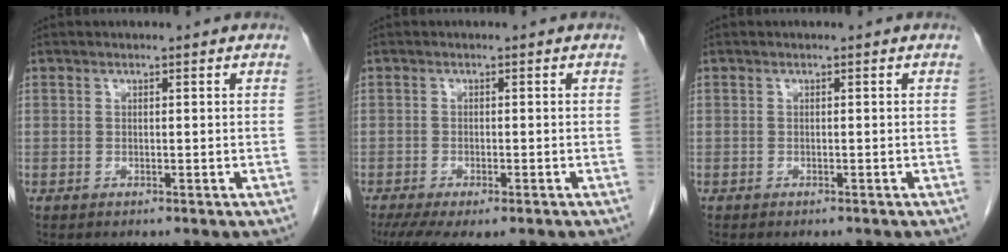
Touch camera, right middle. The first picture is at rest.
{"total": 9.2, "force": [-6.9, 2.6, 5.4], "torque": [-0.089, -0.014, -0.104]}
{"total": 1.4, "force": [-1.3, 0.3, 0.5], "torque": [-0.014, -0.005, -0.016]}